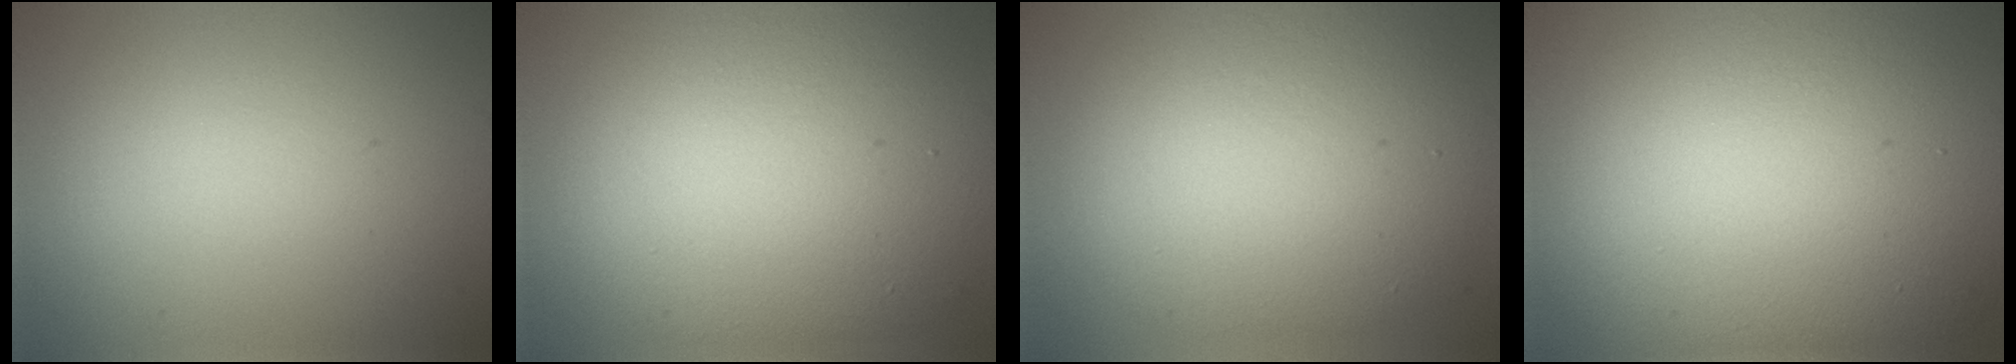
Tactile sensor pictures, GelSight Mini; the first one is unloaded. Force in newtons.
{"total": 12.2, "press": 12.2, "slide": 0.8}
{"total": 8.8, "press": 8.8, "slide": 0.7}
{"total": 18.4, "press": 18.4, "slide": 0.5}